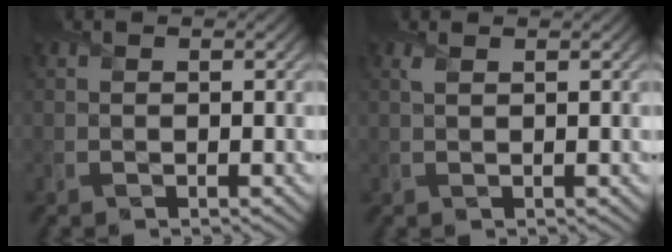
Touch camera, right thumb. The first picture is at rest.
{"total": 0.8, "force": [0.5, 0.2, 0.5], "torque": [-0.015, 0.002, 0.011]}